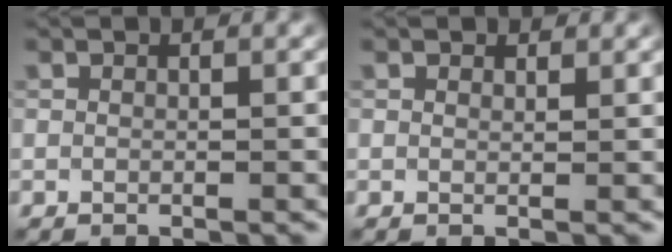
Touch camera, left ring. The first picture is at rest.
{"total": 1.0, "force": [0.9, 0.4, 0.1], "torque": [-0.003, -0.003, 0.013]}